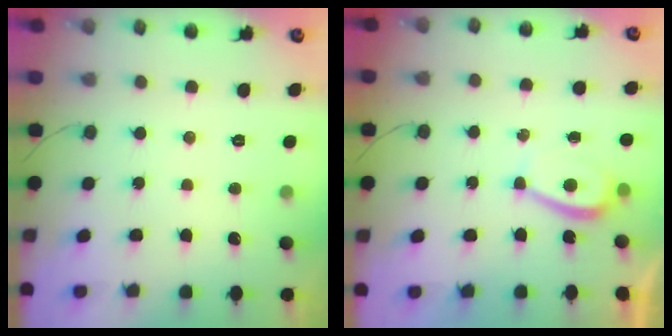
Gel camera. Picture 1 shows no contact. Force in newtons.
{"total": 2.8, "press": 2.7, "slide": 0.5}